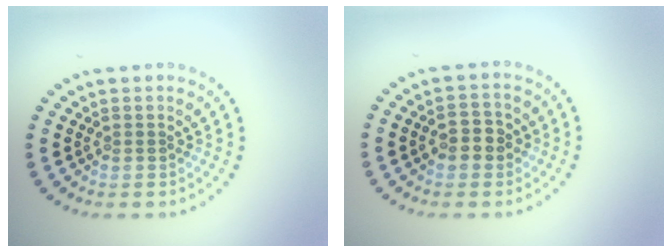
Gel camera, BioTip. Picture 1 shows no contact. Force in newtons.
{"total": 2.6, "press": 2.6, "slide": 0.6}